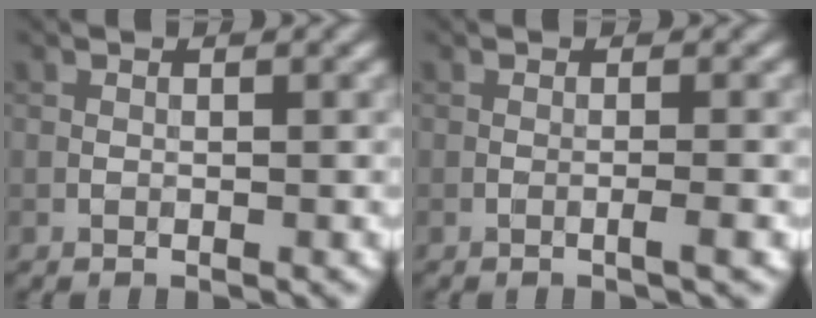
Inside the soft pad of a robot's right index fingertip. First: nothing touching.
{"total": 1.0, "force": [-0.3, 0.1, 0.9], "torque": [-0.014, 0.000, -0.009]}